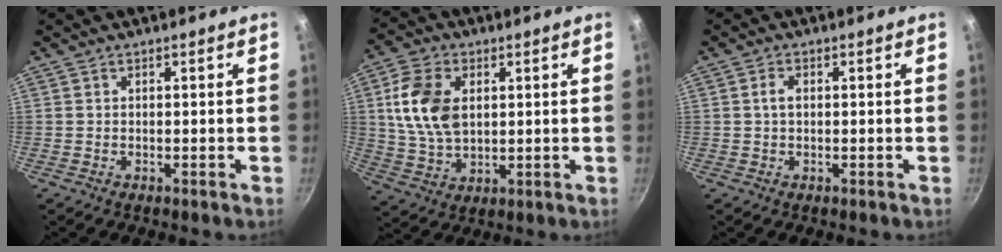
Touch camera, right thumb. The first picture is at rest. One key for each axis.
{"total": 12.4, "fx": 2.5, "fy": 8.1, "fz": 9.0, "tx": -0.160, "ty": -0.008, "tz": 0.051}
{"total": 2.1, "fx": 0.3, "fy": 1.3, "fz": 1.7, "tx": -0.029, "ty": 0.005, "tz": 0.004}